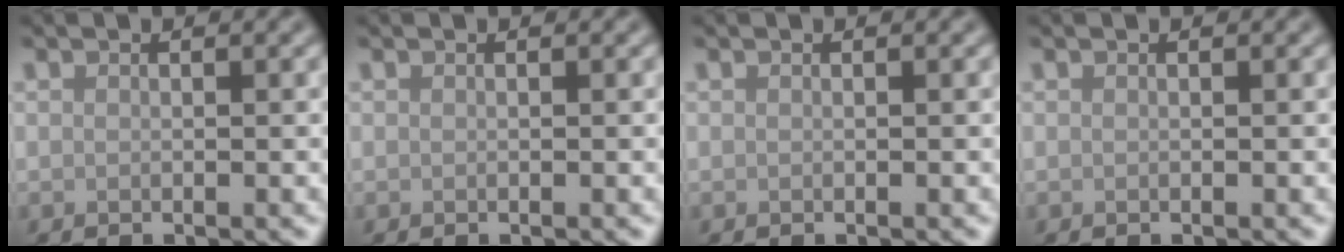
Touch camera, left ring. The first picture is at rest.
{"total": 0.0}
{"total": 0.0}
{"total": 0.0}